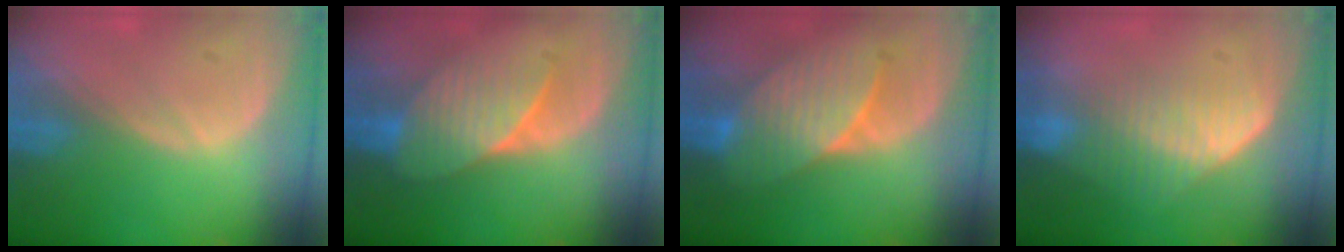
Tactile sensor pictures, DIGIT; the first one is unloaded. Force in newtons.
{"total": 7.4, "press": 6.9, "slide": 2.8}
{"total": 7.2, "press": 7.0, "slide": 1.3}
{"total": 7.3, "press": 6.3, "slide": 3.8}